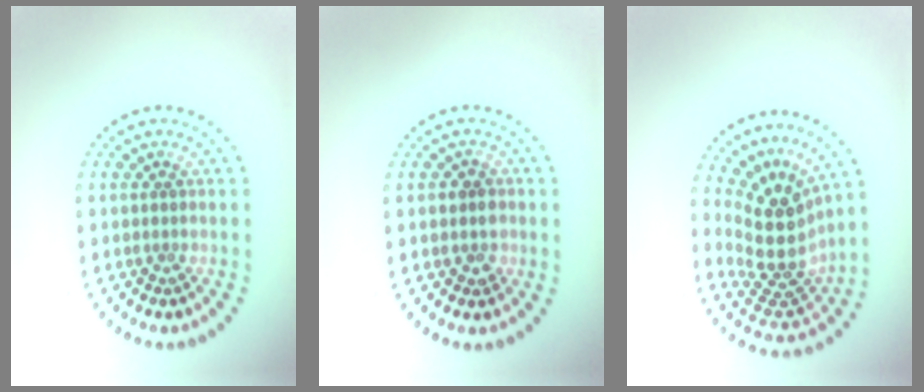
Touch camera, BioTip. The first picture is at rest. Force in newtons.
{"total": 1.9, "press": 1.8, "slide": 0.6}
{"total": 5.2, "press": 3.8, "slide": 3.5}